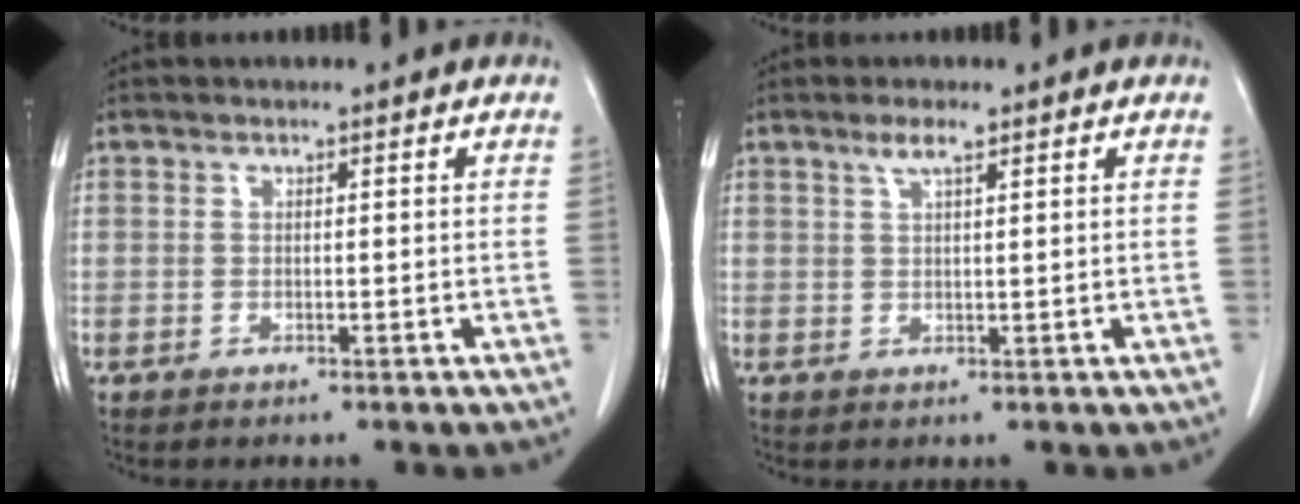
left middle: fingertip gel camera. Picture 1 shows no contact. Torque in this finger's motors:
{"motor_torque": [0.58, -0.39, 0.00, 0.02]}